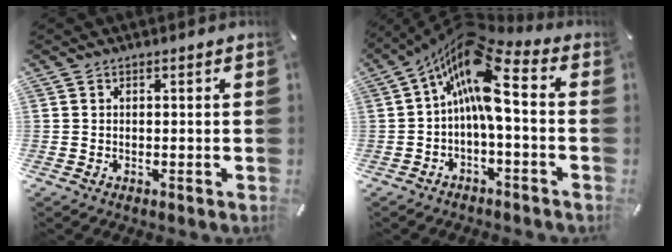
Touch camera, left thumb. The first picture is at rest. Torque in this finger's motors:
{"motor_torque": [-0.17, 2.42, 1.70, -1.09, 0.69]}